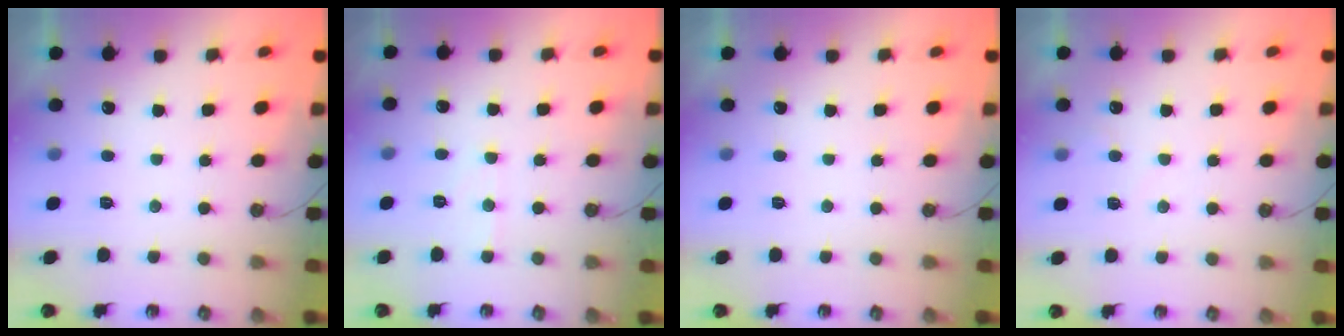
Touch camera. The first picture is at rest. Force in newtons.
{"total": 4.8, "press": 4.7, "slide": 0.7}
{"total": 0.0}
{"total": 3.3, "press": 3.3, "slide": 0.4}